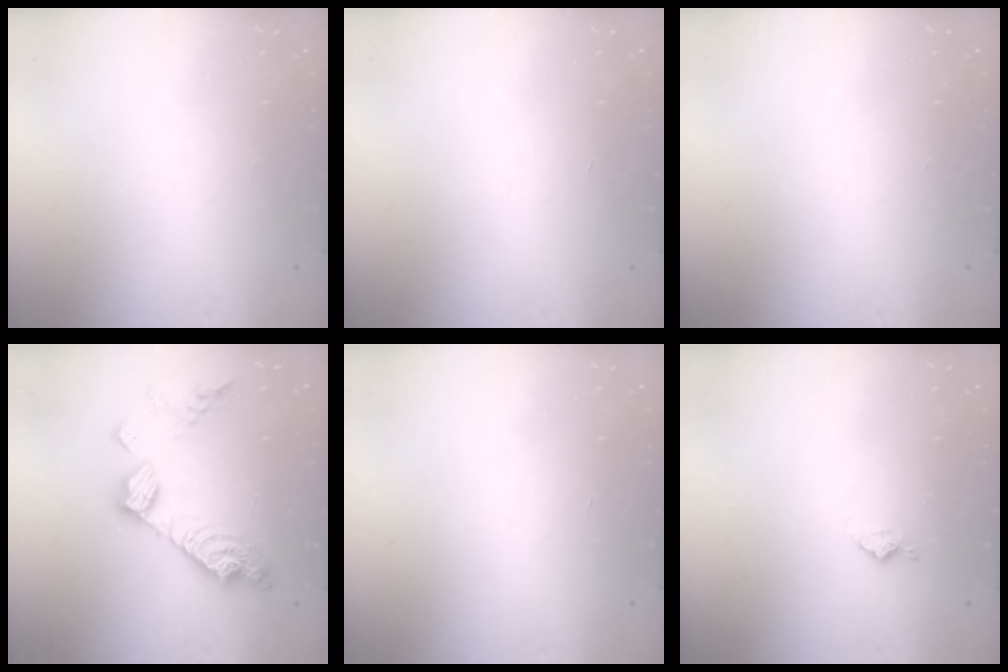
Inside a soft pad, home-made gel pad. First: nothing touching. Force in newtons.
{"total": 0.0}
{"total": 0.0}
{"total": 17.2, "press": 17.1, "slide": 1.2}
{"total": 0.0}
{"total": 3.6, "press": 3.5, "slide": 0.4}